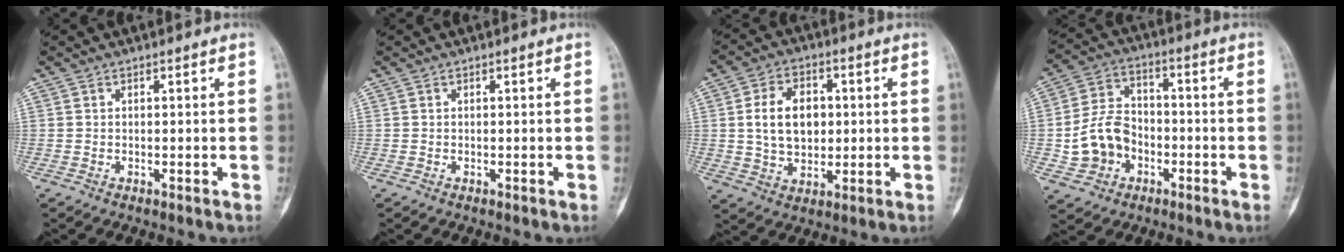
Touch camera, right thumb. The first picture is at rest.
{"total": 0.0}
{"total": 10.8, "force": [1.2, 7.5, 7.6], "torque": [-0.109, 0.002, 0.025]}
{"total": 11.0, "force": [-2.8, 8.8, 6.0], "torque": [-0.086, 0.031, -0.054]}